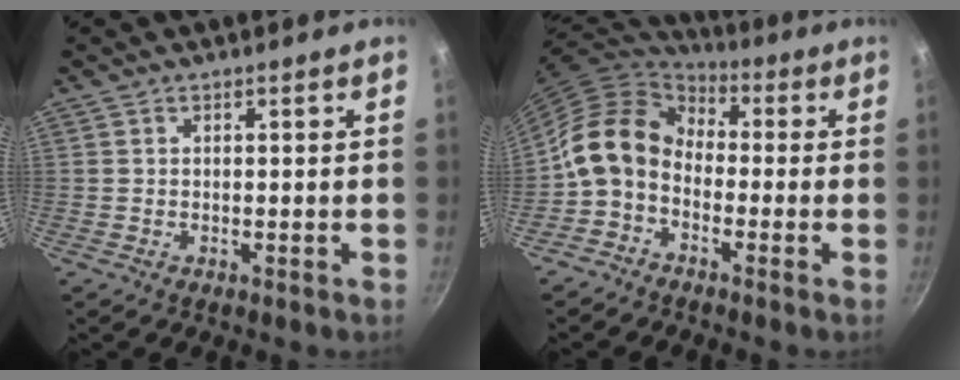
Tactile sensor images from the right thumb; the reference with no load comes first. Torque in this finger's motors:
{"motor_torque": [0.99, 1.83, 0.85, -0.93, 0.29]}